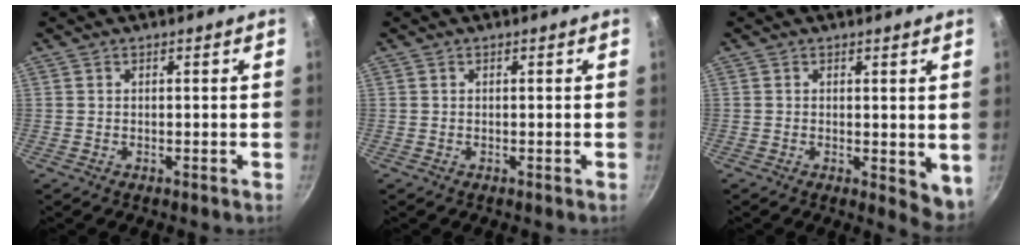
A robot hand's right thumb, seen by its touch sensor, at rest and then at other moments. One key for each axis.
{"total": 0.0}
{"total": 5.1, "fx": 0.4, "fy": 2.7, "fz": 4.3, "tx": -0.052, "ty": -0.011, "tz": 0.007}